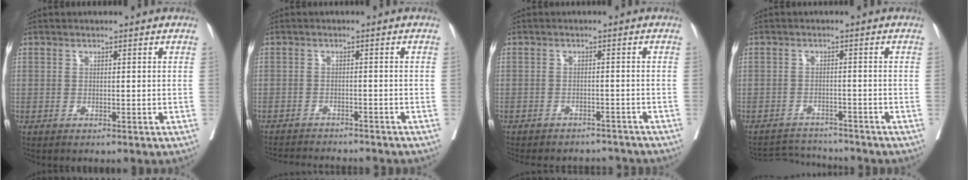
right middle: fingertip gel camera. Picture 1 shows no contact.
{"total": 10.0, "force": [-9.5, 0.9, 3.2], "torque": [-0.048, -0.007, -0.127]}
{"total": 10.1, "force": [-9.3, 3.0, 2.4], "torque": [-0.046, 0.010, -0.108]}
{"total": 4.4, "force": [-4.4, -0.1, -0.6], "torque": [0.009, 0.002, -0.076]}